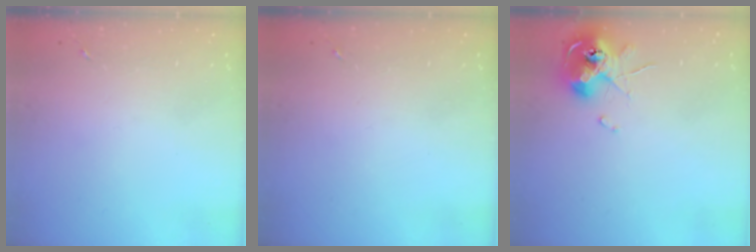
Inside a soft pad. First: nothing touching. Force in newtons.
{"total": 0.0}
{"total": 10.0, "press": 9.9, "slide": 1.1}